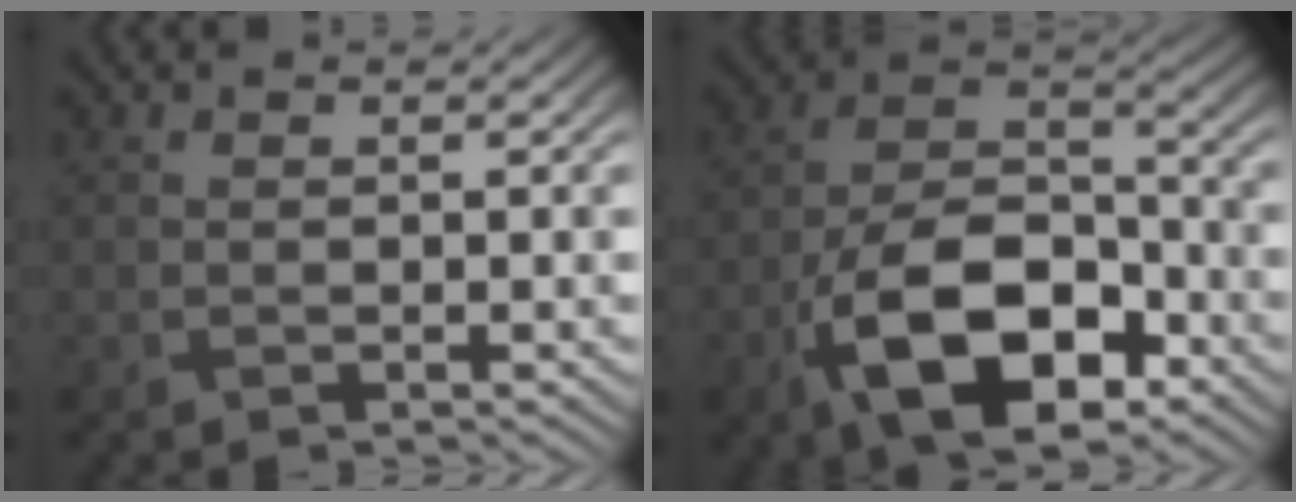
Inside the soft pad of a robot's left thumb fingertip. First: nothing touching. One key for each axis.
{"total": 14.0, "fx": -6.7, "fy": 7.2, "fz": 9.9, "tx": -0.197, "ty": -0.012, "tz": -0.133}